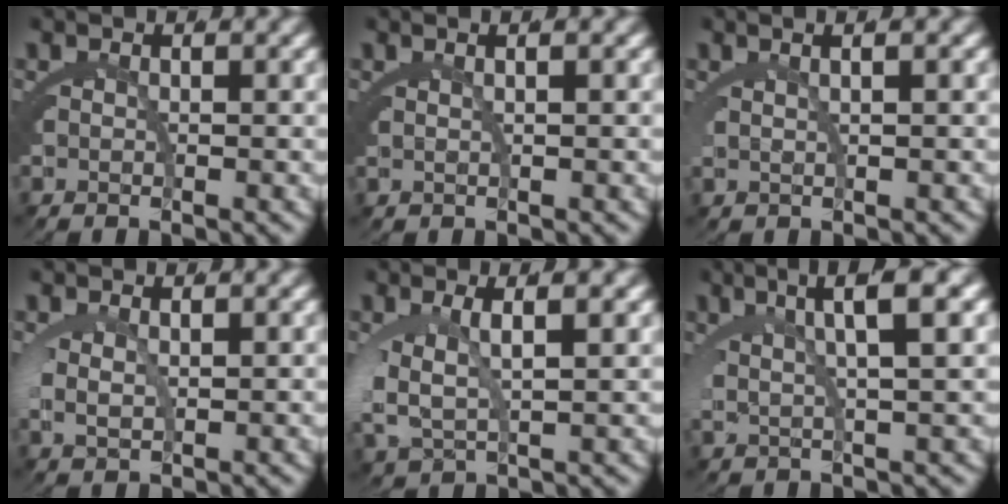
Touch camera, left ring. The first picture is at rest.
{"total": 1.5, "force": [0.9, -0.7, 1.1], "torque": [-0.006, 0.008, 0.016]}
{"total": 2.6, "force": [1.6, 0.3, 2.0], "torque": [-0.018, 0.012, 0.025]}
{"total": 1.6, "force": [0.6, 0.5, 1.4], "torque": [-0.043, -0.015, 0.026]}
{"total": 4.8, "force": [0.7, 2.5, 4.0], "torque": [-0.101, -0.009, 0.027]}
{"total": 6.2, "force": [3.6, 0.9, 5.0], "torque": [-0.077, 0.015, 0.057]}